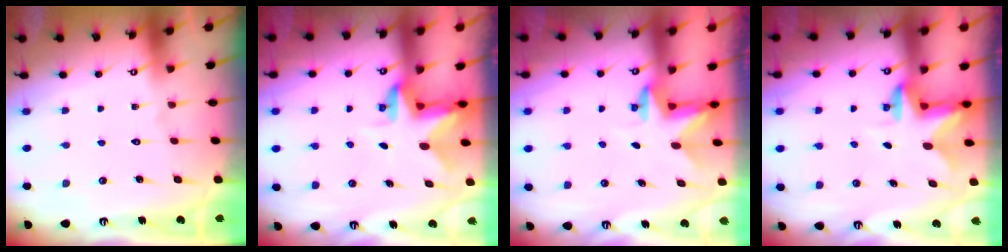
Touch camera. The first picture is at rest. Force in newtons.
{"total": 3.0, "press": 3.0, "slide": 0.4}
{"total": 2.4, "press": 2.3, "slide": 0.4}
{"total": 2.4, "press": 2.3, "slide": 0.4}